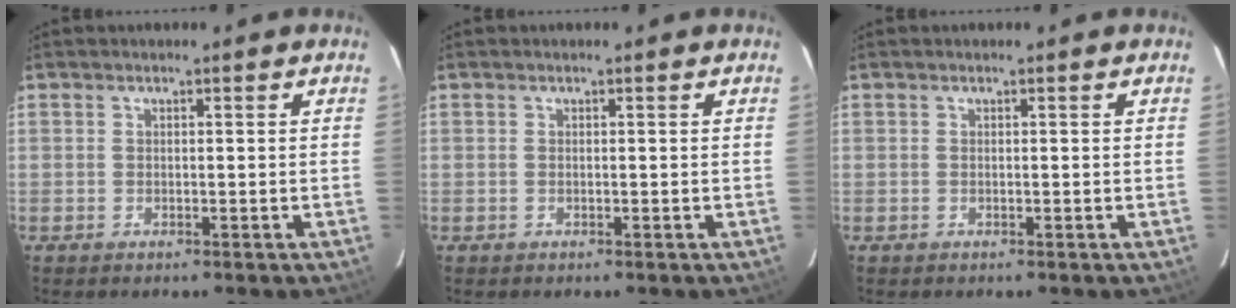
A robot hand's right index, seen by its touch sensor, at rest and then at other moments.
{"total": 0.0}
{"total": 0.0}